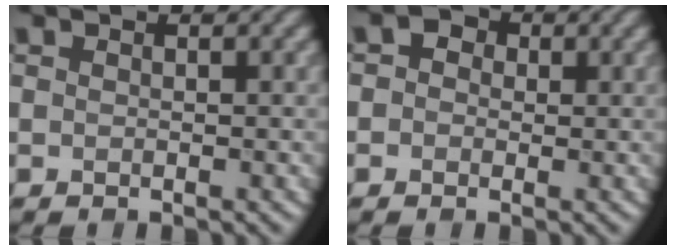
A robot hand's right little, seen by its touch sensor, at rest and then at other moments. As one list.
[{"total": 2.2, "force": [0.5, 1.8, 1.1], "torque": [-0.011, 0.006, -0.014]}]